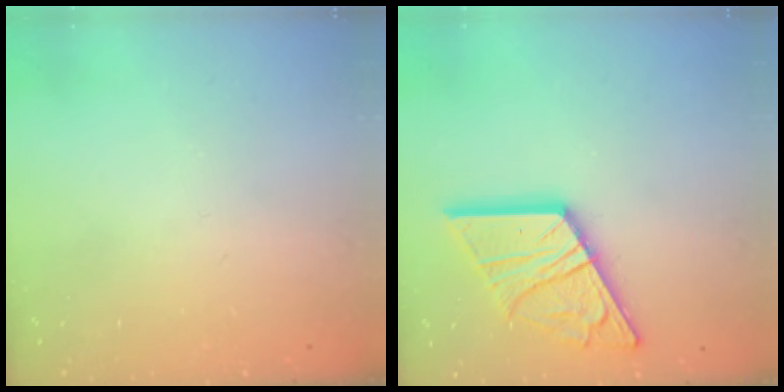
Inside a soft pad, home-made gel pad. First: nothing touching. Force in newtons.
{"total": 19.1, "press": 18.9, "slide": 2.2}